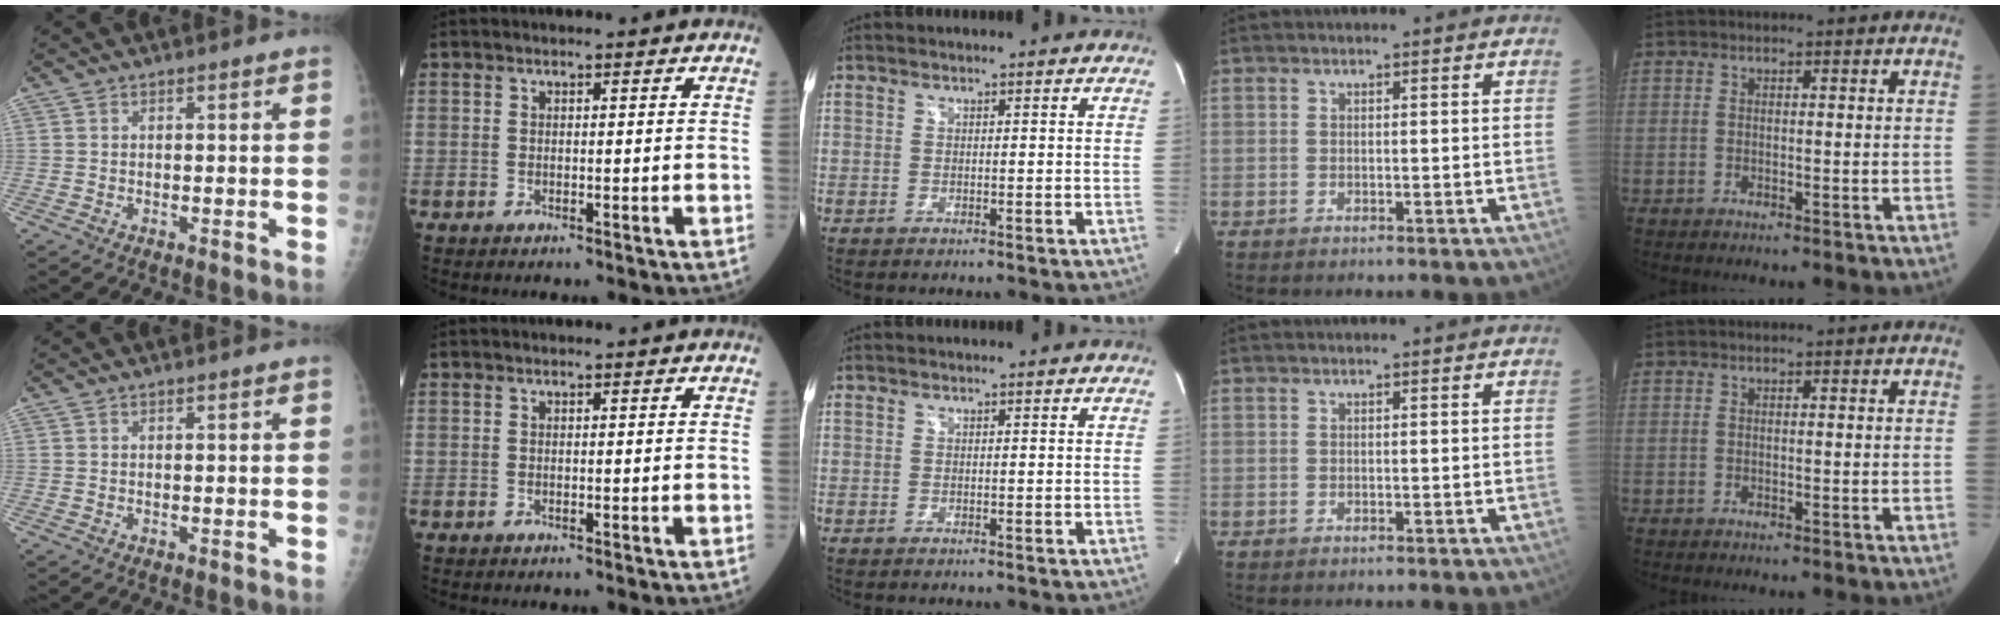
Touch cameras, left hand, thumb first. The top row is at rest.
{}